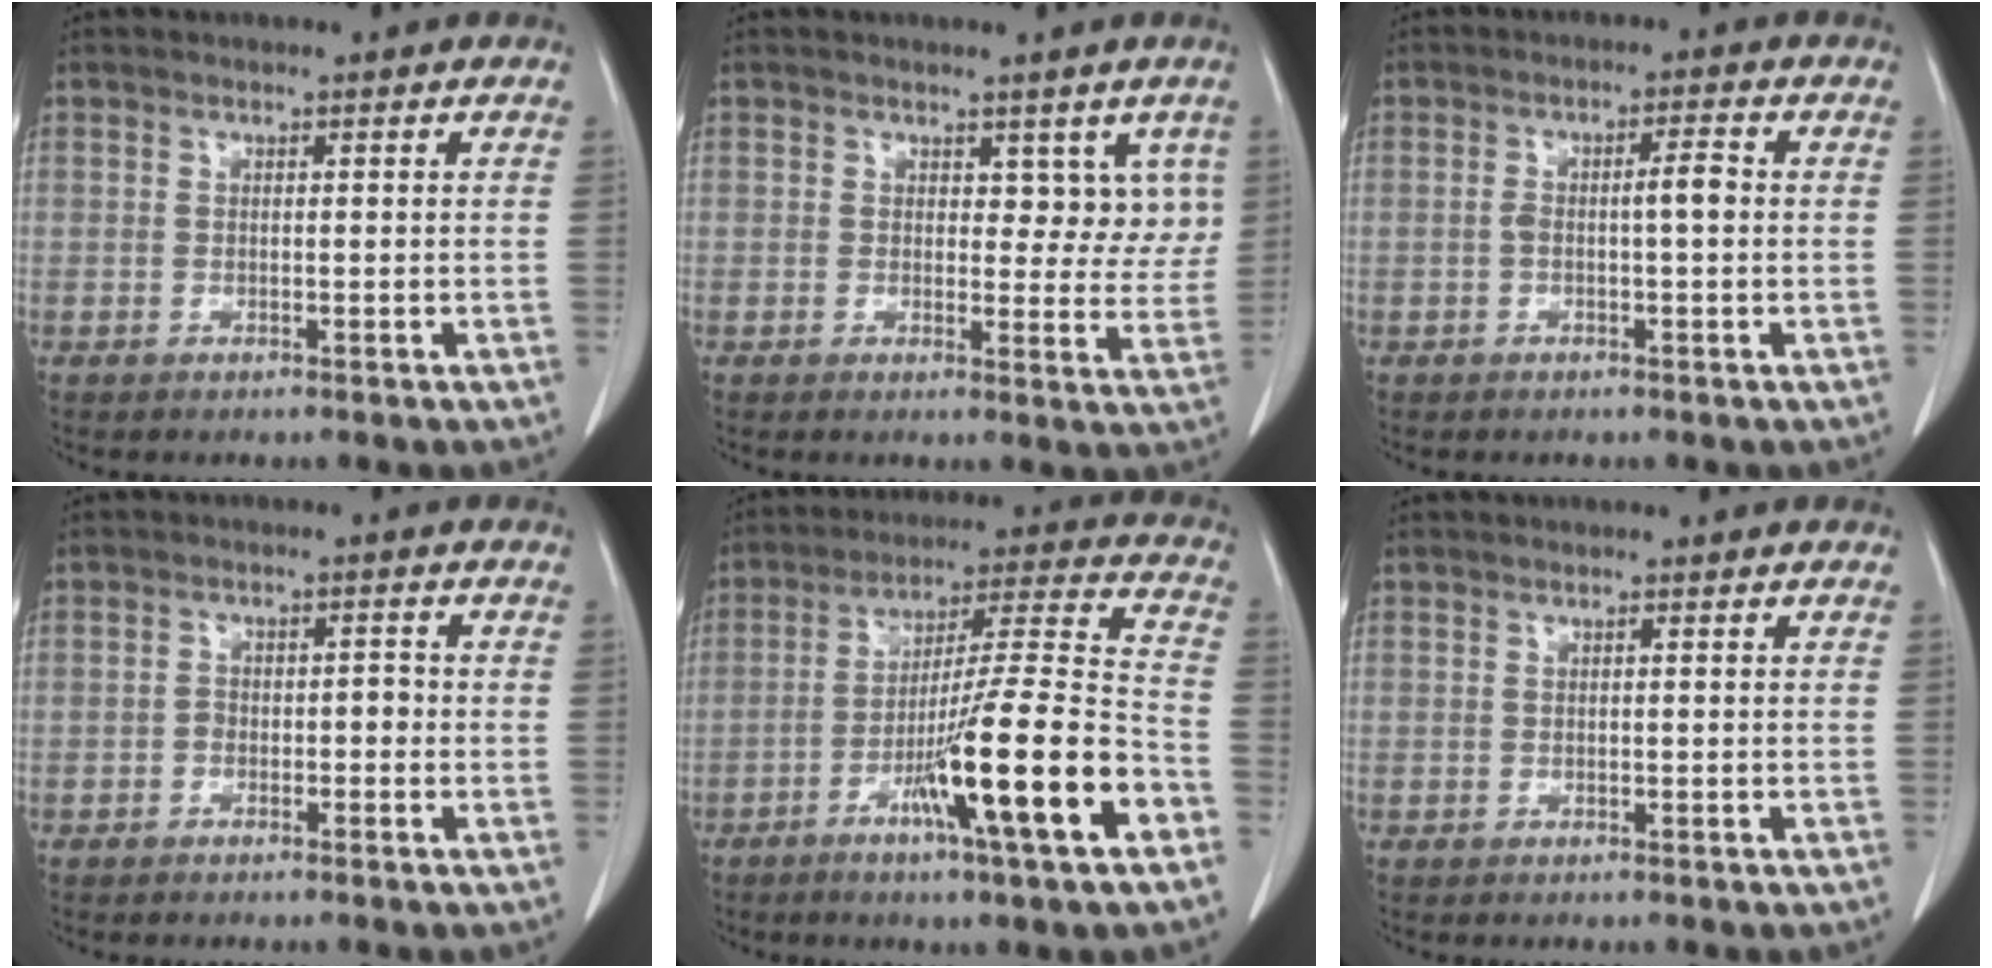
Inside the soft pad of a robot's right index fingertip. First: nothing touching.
{"total": 5.1, "force": [2.5, 3.1, 3.1], "torque": [-0.011, -0.002, 0.028]}
{"total": 3.7, "force": [-0.2, 0.6, 3.6], "torque": [-0.069, 0.013, -0.002]}
{"total": 2.4, "force": [-0.9, 1.4, 1.6], "torque": [-0.021, 0.015, -0.014]}
{"total": 18.0, "force": [-7.6, -0.3, 16.3], "torque": [-0.266, -0.013, -0.123]}
{"total": 0.0}